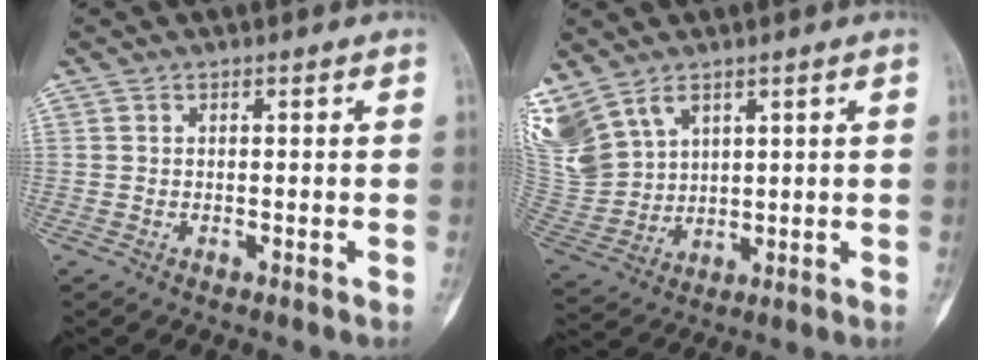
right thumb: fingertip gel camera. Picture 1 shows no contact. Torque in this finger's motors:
{"motor_torque": [-0.69, 0.82, 0.52, 0.94, 0.25]}